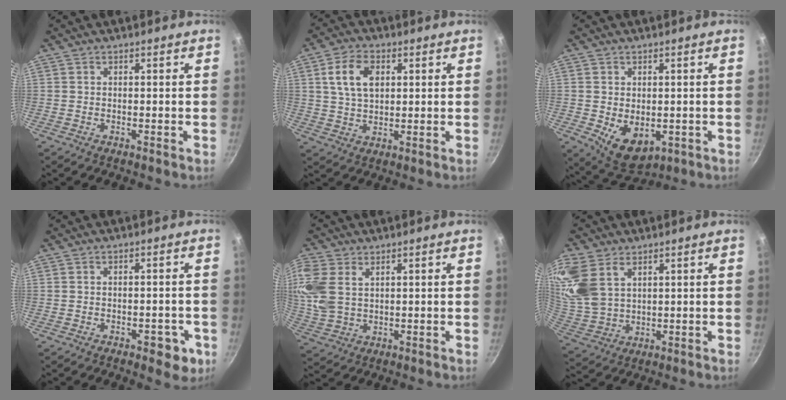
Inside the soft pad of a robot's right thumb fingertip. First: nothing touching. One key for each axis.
{"total": 8.6, "fx": 2.5, "fy": 5.3, "fz": 6.2, "tx": -0.107, "ty": 0.000, "tz": 0.046}
{"total": 8.7, "fx": -1.9, "fy": 5.6, "fz": 6.4, "tx": -0.088, "ty": -0.011, "tz": -0.011}
{"total": 5.2, "fx": -2.5, "fy": 2.6, "fz": 3.7, "tx": -0.027, "ty": 0.013, "tz": -0.029}
{"total": 11.1, "fx": 3.0, "fy": 7.3, "fz": 7.8, "tx": -0.201, "ty": 0.003, "tz": 0.067}
{"total": 15.1, "fx": 5.8, "fy": 9.9, "fz": 9.7, "tx": -0.241, "ty": -0.009, "tz": 0.125}